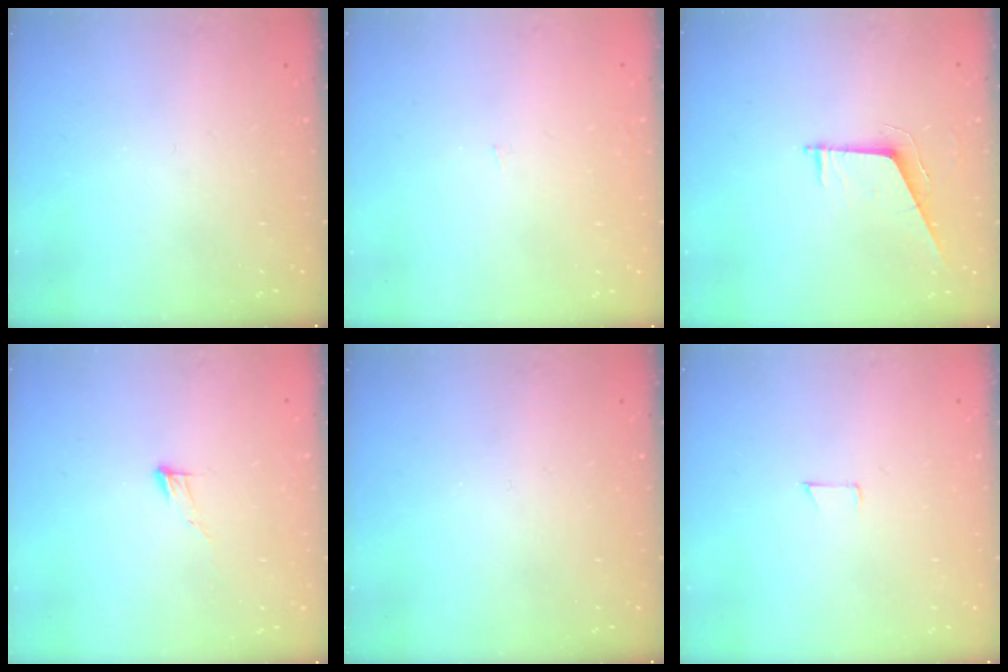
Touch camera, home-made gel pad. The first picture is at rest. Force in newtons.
{"total": 0.9, "press": 0.9, "slide": 0.0}
{"total": 6.5, "press": 6.5, "slide": 0.2}
{"total": 4.0, "press": 4.0, "slide": 0.3}
{"total": 0.0}
{"total": 3.6, "press": 3.6, "slide": 0.3}